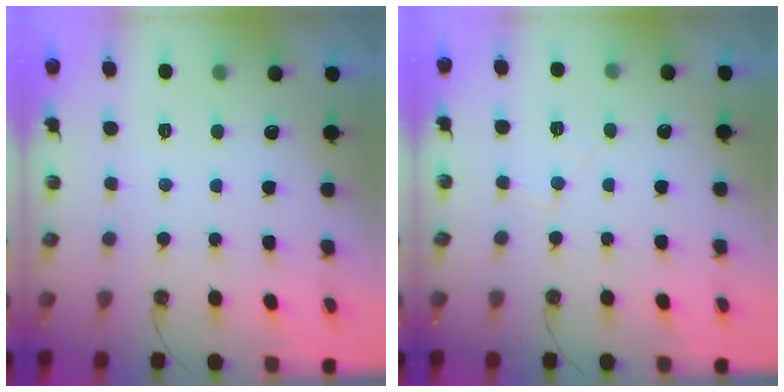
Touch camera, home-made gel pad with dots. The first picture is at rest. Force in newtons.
{"total": 7.1, "press": 7.0, "slide": 0.9}